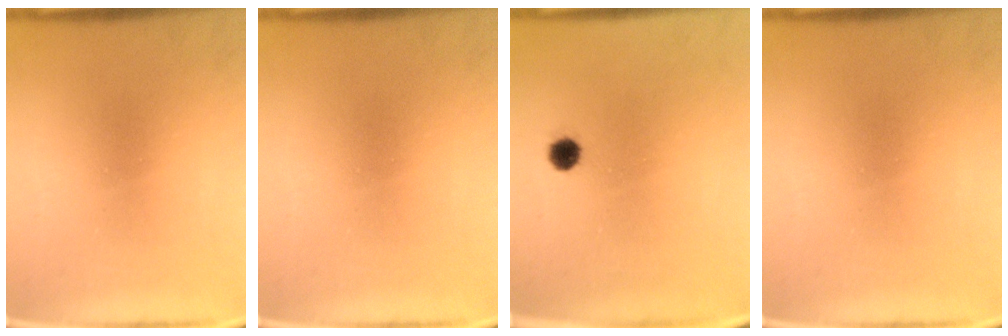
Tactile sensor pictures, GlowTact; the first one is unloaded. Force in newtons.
{"total": 0.0}
{"total": 2.4}
{"total": 0.0}